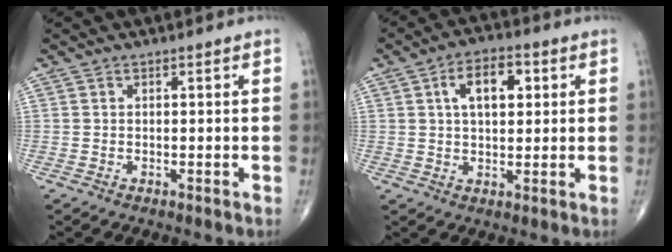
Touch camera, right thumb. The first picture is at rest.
{"total": 8.5, "force": [2.4, 4.7, 6.7], "torque": [-0.089, 0.007, 0.034]}